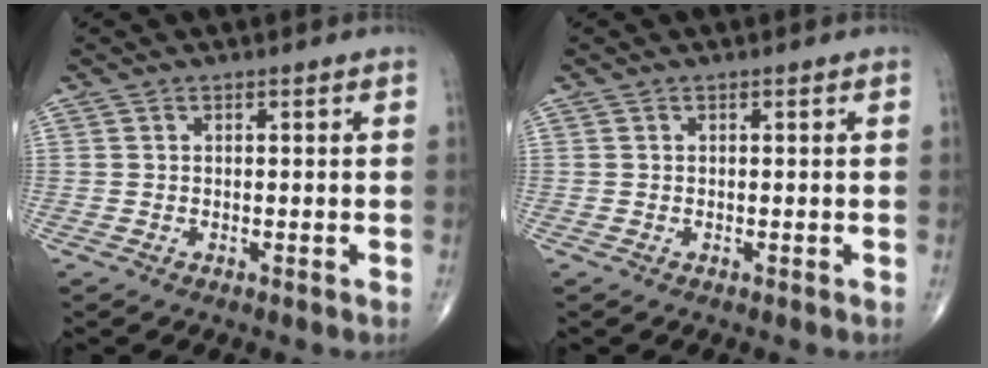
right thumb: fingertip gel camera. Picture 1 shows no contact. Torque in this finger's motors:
{"motor_torque": [0.00, 0.00, 0.00, 0.00, 0.00]}